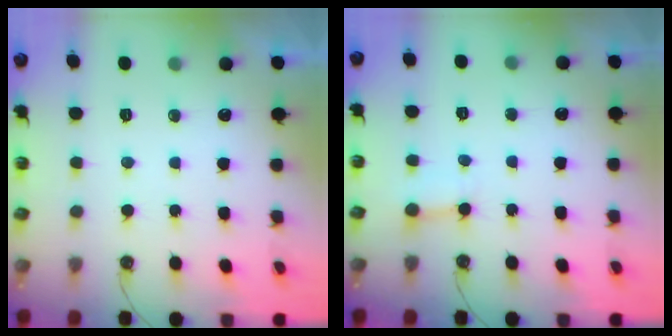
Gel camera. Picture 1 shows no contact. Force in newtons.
{"total": 2.8, "press": 2.8, "slide": 0.5}